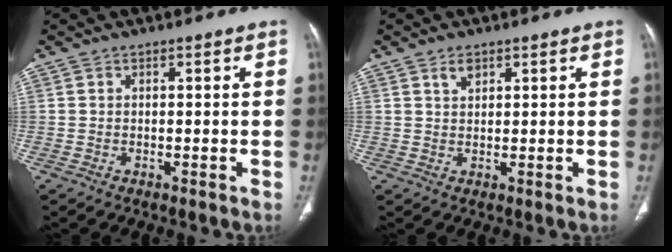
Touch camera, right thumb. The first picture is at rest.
{"total": 2.0, "force": [1.3, 1.1, 1.1], "torque": [-0.014, -0.007, 0.026]}